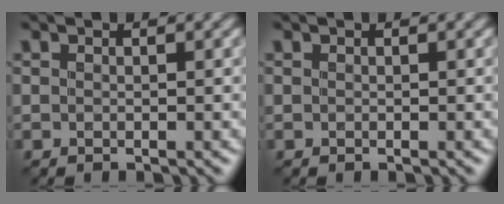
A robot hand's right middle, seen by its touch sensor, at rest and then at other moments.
{"total": 0.0}